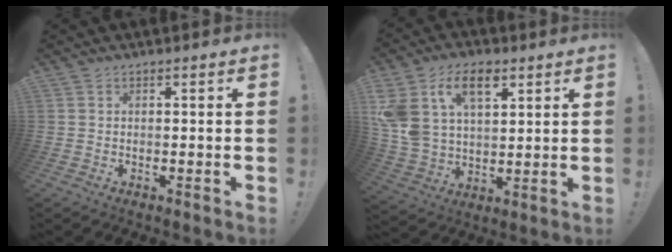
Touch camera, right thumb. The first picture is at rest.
{"total": 15.5, "force": [7.4, 9.7, 9.6], "torque": [-0.196, -0.023, 0.135]}